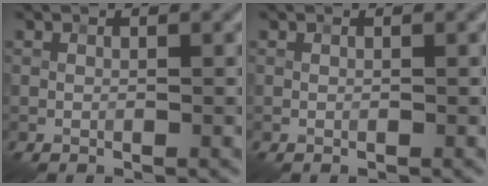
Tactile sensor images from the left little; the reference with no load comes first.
{"total": 0.0}